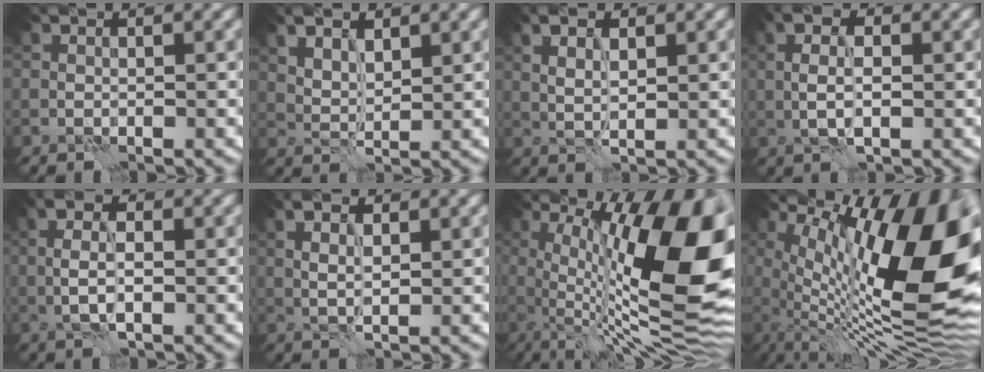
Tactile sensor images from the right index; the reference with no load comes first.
{"total": 3.9, "force": [2.3, 2.0, 2.5], "torque": [-0.046, 0.008, 0.036]}
{"total": 2.9, "force": [1.2, 1.3, 2.3], "torque": [-0.038, 0.001, 0.022]}
{"total": 4.1, "force": [0.2, 2.0, 3.5], "torque": [-0.072, 0.006, -0.001]}
{"total": 3.8, "force": [-0.2, 1.8, 3.4], "torque": [-0.078, 0.007, -0.007]}
{"total": 3.2, "force": [1.1, 1.4, 2.6], "torque": [-0.046, 0.003, 0.014]}
{"total": 16.7, "force": [1.2, 5.3, 15.7], "torque": [-0.210, 0.016, 0.017]}
{"total": 17.2, "force": [2.3, 6.7, 15.7], "torque": [-0.230, 0.009, 0.041]}